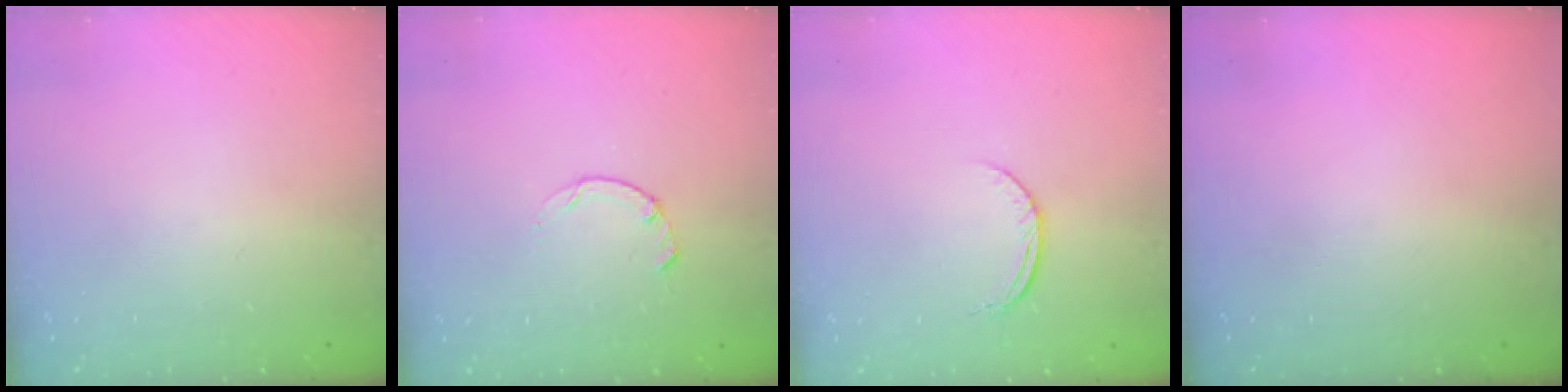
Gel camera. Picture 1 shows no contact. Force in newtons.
{"total": 0.5, "press": 0.4, "slide": 0.3}
{"total": 4.9, "press": 4.9, "slide": 0.5}
{"total": 0.0}